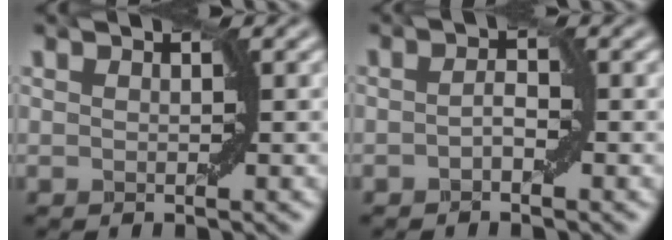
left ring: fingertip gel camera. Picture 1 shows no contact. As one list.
[{"total": 1.2, "force": [-1.1, 0.0, 0.5], "torque": [-0.017, 0.010, -0.015]}]